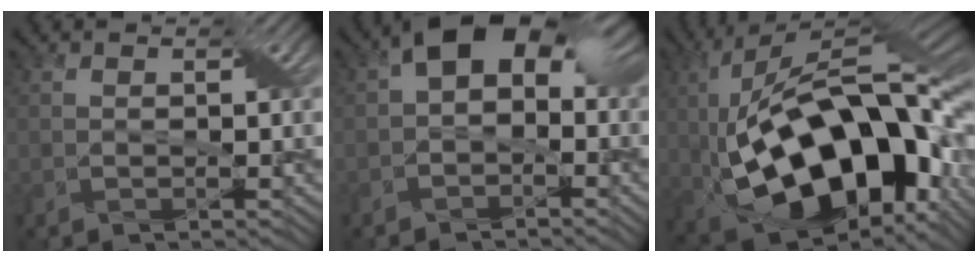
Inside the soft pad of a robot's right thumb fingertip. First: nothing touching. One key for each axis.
{"total": 8.5, "fx": 1.0, "fy": 5.4, "fz": 6.5, "tx": -0.099, "ty": 0.008, "tz": 0.005}
{"total": 21.4, "fx": -1.2, "fy": 10.8, "fz": 18.4, "tx": -0.365, "ty": -0.004, "tz": -0.017}